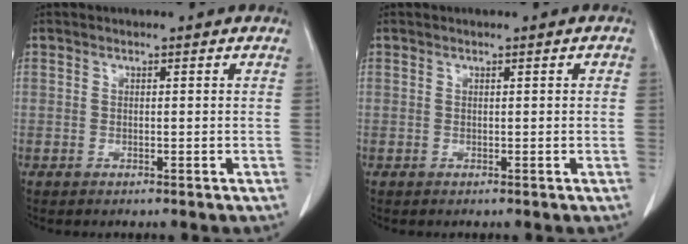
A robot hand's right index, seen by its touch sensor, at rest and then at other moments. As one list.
[{"total": 0.5, "force": [0.1, 0.1, 0.5], "torque": [-0.009, 0.002, 0.003]}]